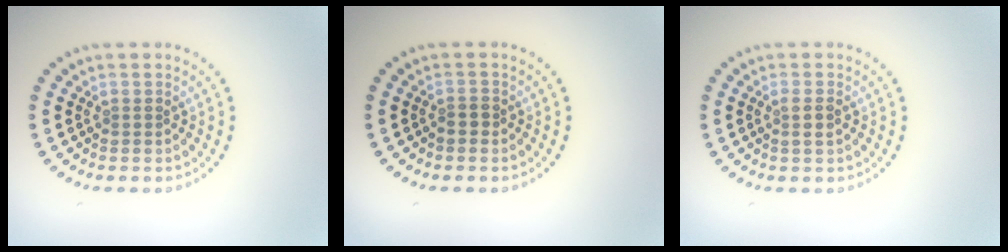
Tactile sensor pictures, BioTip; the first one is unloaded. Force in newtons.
{"total": 1.1, "press": 0.9, "slide": 0.7}
{"total": 1.4, "press": 1.2, "slide": 0.7}